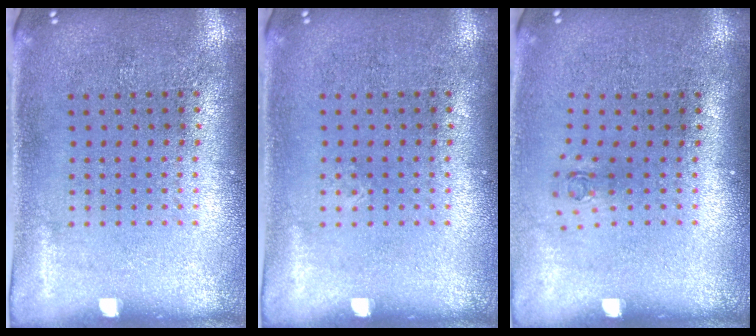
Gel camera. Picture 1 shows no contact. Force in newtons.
{"total": 0.0}
{"total": 0.6, "press": 0.3, "slide": 0.6}